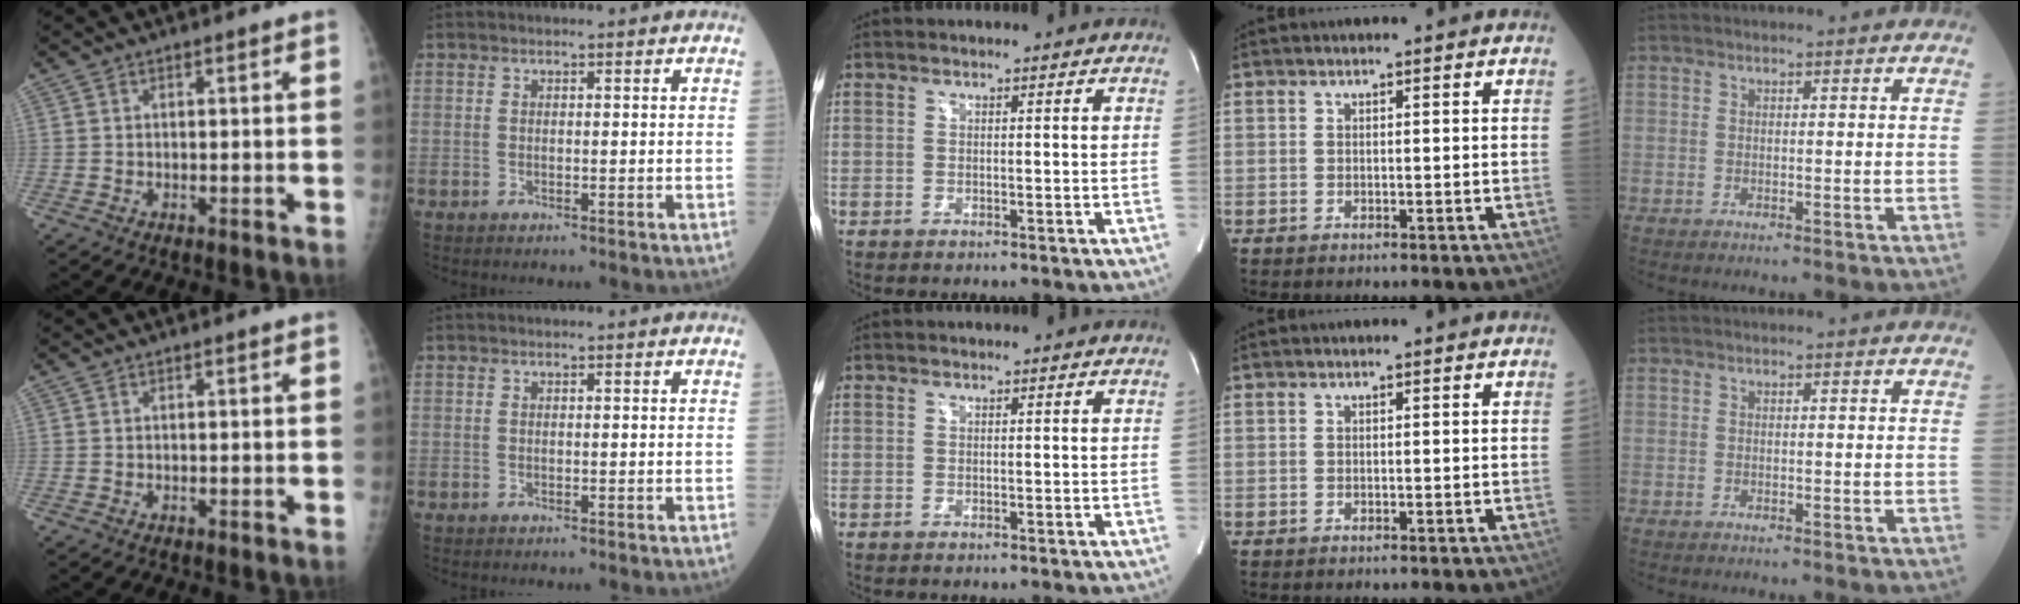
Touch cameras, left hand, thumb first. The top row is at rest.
{}